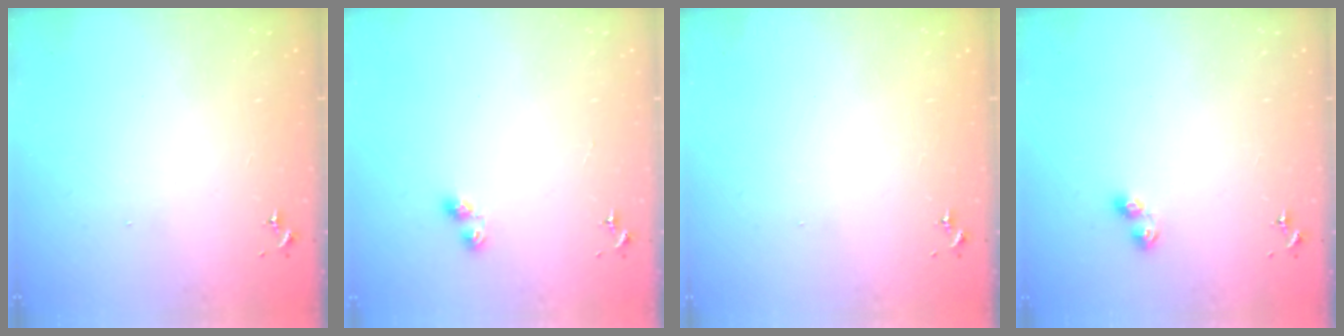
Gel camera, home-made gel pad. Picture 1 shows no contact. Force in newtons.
{"total": 5.4, "press": 5.4, "slide": 0.2}
{"total": 1.3, "press": 1.0, "slide": 0.9}
{"total": 4.8, "press": 4.7, "slide": 0.5}